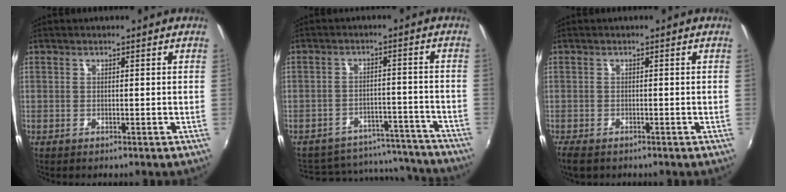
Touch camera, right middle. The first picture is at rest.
{"total": 17.4, "force": [-15.1, 7.4, 4.4], "torque": [-0.095, 0.046, -0.172]}
{"total": 3.9, "force": [-2.9, 1.7, 2.0], "torque": [-0.049, -0.017, -0.053]}